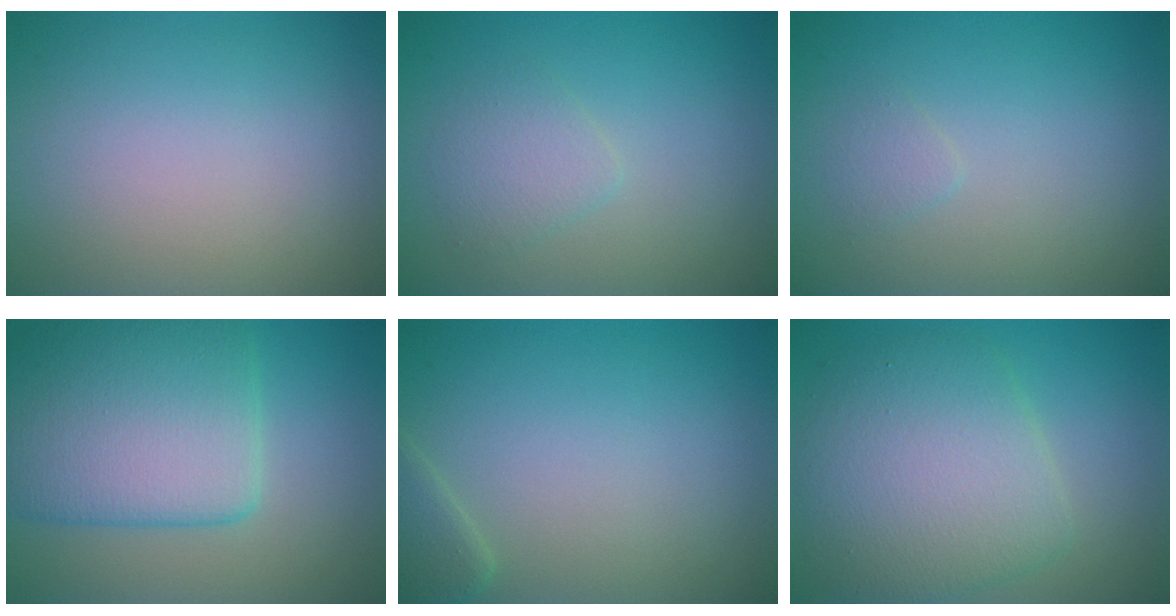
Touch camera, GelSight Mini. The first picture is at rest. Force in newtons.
{"total": 1.9, "press": 1.9, "slide": 0.1}
{"total": 0.8, "press": 0.8, "slide": 0.0}
{"total": 8.6, "press": 8.6, "slide": 0.3}
{"total": 1.8, "press": 1.8, "slide": 0.1}
{"total": 7.1, "press": 7.1, "slide": 0.2}